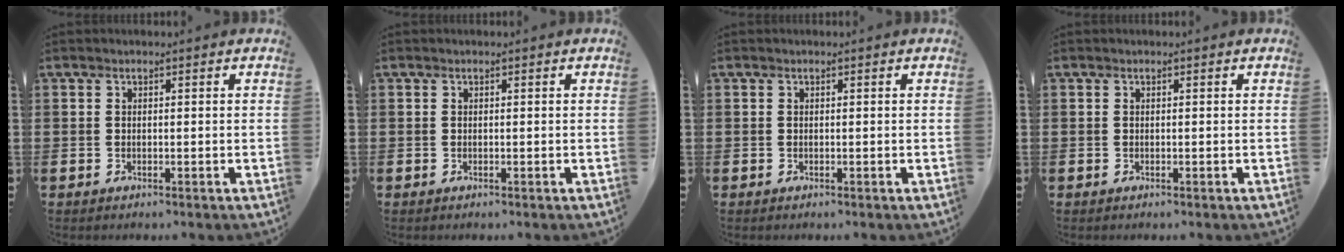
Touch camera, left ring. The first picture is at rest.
{"total": 0.0}
{"total": 0.0}
{"total": 0.0}